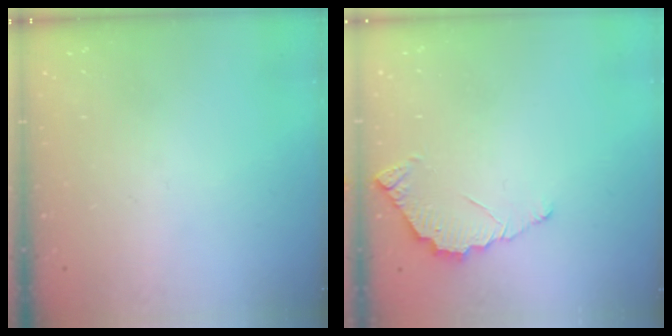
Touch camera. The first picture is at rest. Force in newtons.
{"total": 3.9, "press": 3.8, "slide": 0.3}